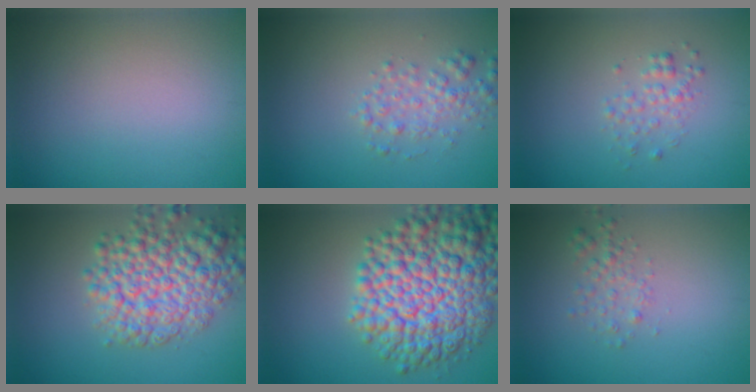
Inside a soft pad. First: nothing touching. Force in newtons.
{"total": 2.2, "press": 2.2, "slide": 0.0}
{"total": 1.4, "press": 1.4, "slide": 0.1}
{"total": 7.0, "press": 7.0, "slide": 0.3}
{"total": 11.5, "press": 11.5, "slide": 0.4}
{"total": 1.6, "press": 1.6, "slide": 0.1}